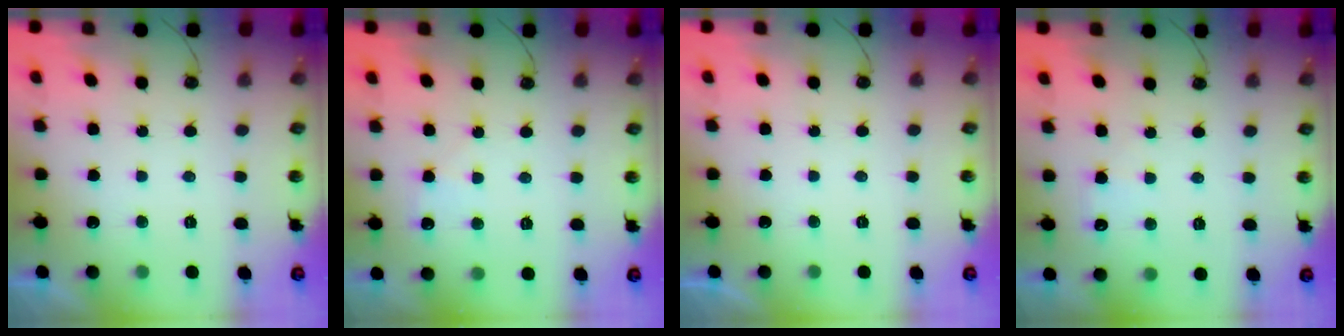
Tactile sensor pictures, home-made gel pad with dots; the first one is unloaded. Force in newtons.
{"total": 3.7, "press": 3.7, "slide": 0.5}
{"total": 0.0}
{"total": 3.9, "press": 3.9, "slide": 0.4}